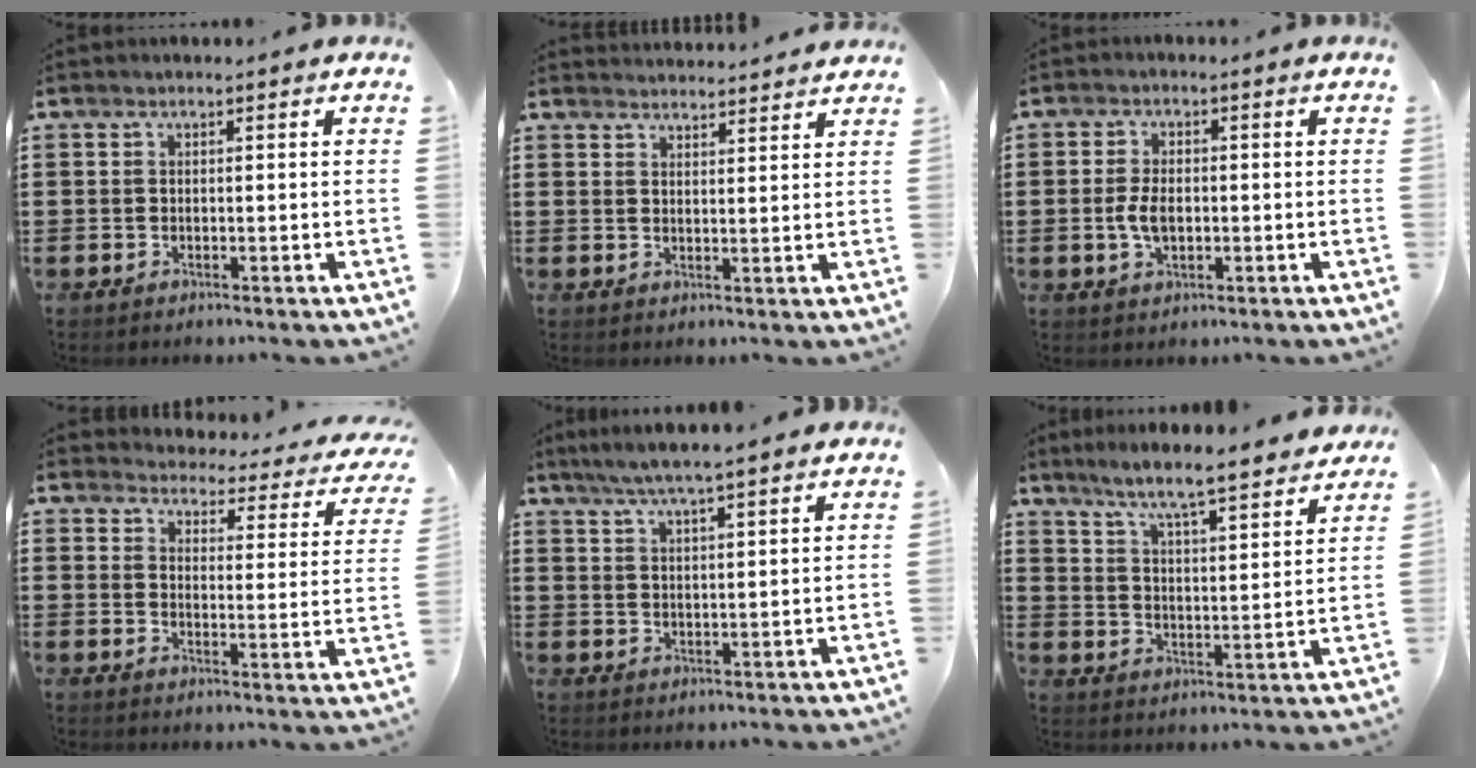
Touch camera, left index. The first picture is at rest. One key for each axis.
{"total": 2.6, "fx": 2.6, "fy": -0.1, "fz": -0.2, "tx": -0.003, "ty": -0.010, "tz": 0.050}
{"total": 4.3, "fx": -0.4, "fy": 2.3, "fz": 3.6, "tx": -0.089, "ty": -0.003, "tz": -0.013}
{"total": 3.0, "fx": 3.0, "fy": 0.3, "fz": 0.5, "tx": -0.025, "ty": -0.033, "tz": 0.043}
{"total": 4.8, "fx": 4.2, "fy": -0.2, "fz": 2.3, "tx": -0.056, "ty": -0.013, "tz": 0.074}
{"total": 6.0, "fx": 5.5, "fy": -0.5, "fz": 2.3, "tx": -0.071, "ty": -0.043, "tz": 0.089}